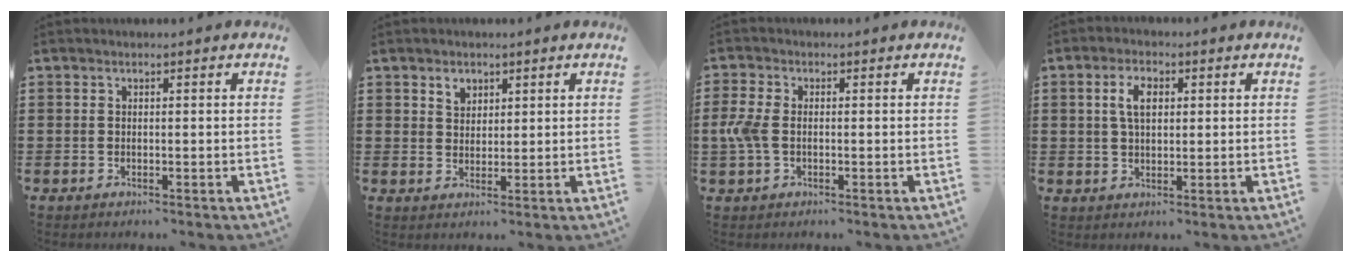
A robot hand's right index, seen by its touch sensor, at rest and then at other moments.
{"total": 2.5, "force": [1.7, 1.7, 0.7], "torque": [-0.012, 0.001, 0.030]}
{"total": 3.9, "force": [-0.6, 2.3, 3.2], "torque": [-0.090, -0.005, -0.019]}
{"total": 4.3, "force": [1.0, 2.2, 3.5], "torque": [-0.076, 0.014, 0.016]}